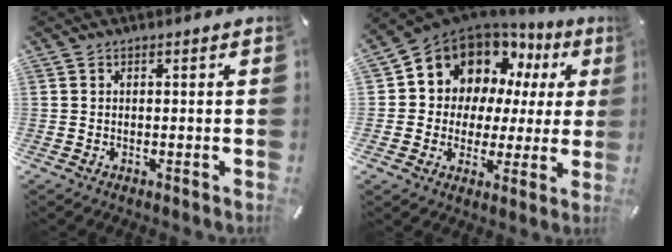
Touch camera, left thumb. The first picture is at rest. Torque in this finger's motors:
{"motor_torque": [2.49, 2.52, 1.51, -1.26, 0.23]}